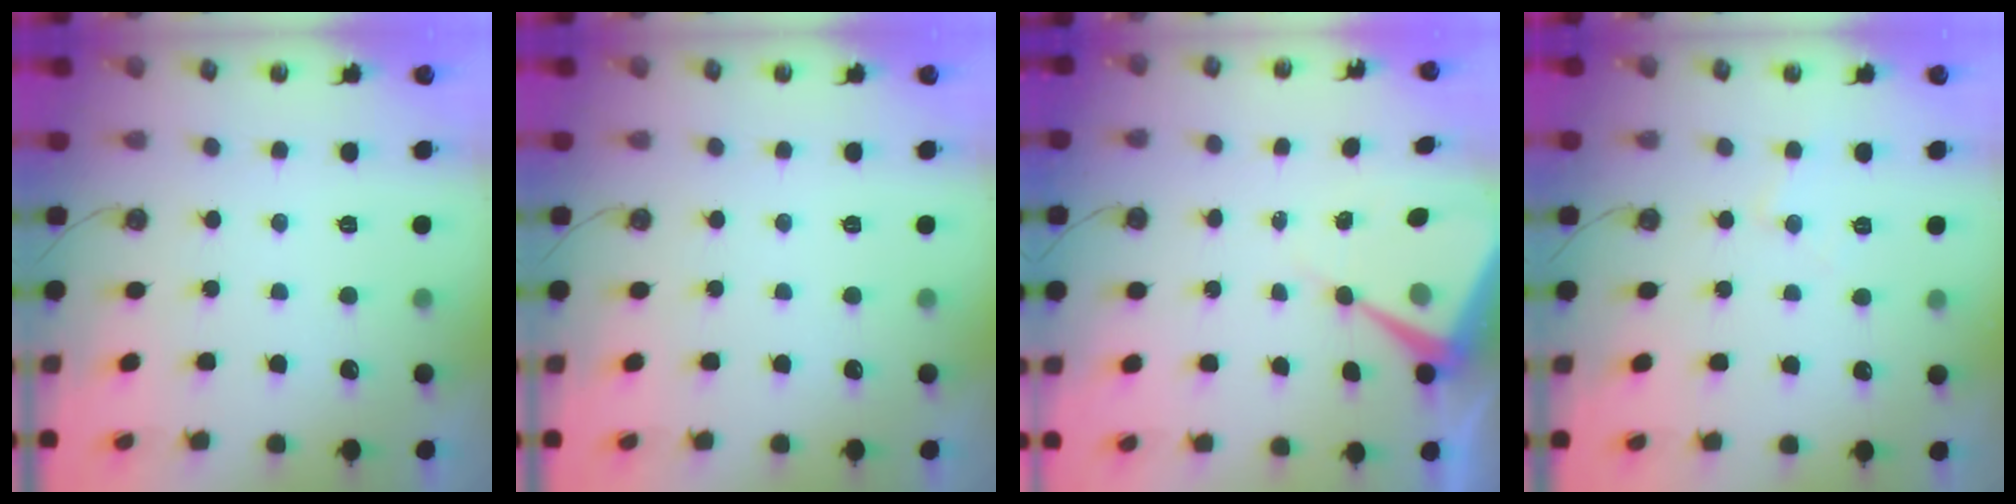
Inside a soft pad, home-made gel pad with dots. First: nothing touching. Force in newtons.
{"total": 0.0}
{"total": 9.7, "press": 9.6, "slide": 1.0}
{"total": 5.1, "press": 5.0, "slide": 0.8}